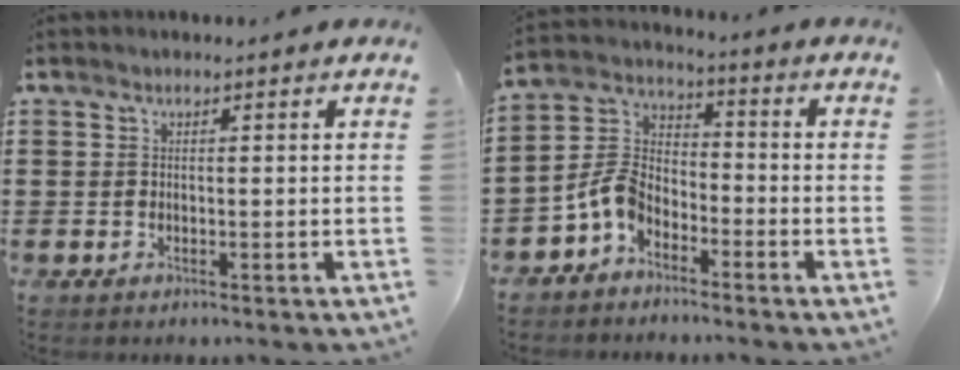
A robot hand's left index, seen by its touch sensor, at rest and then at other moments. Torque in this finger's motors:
{"motor_torque": [0.77, 0.45, 0.29, 0.06]}